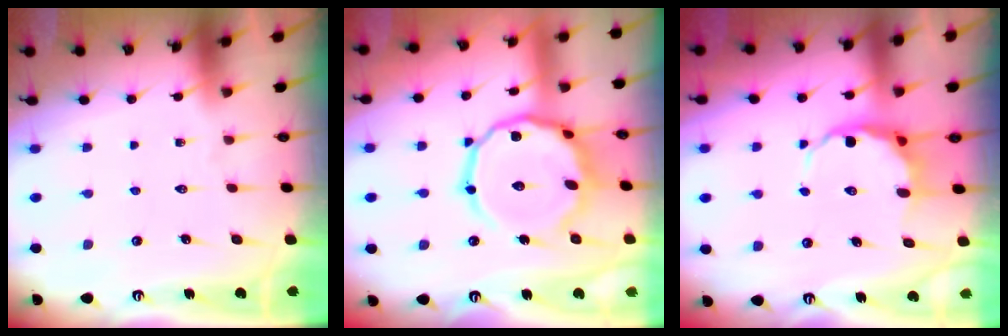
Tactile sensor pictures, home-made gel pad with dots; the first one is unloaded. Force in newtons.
{"total": 16.2, "press": 16.2, "slide": 1.4}
{"total": 6.3, "press": 6.2, "slide": 1.4}